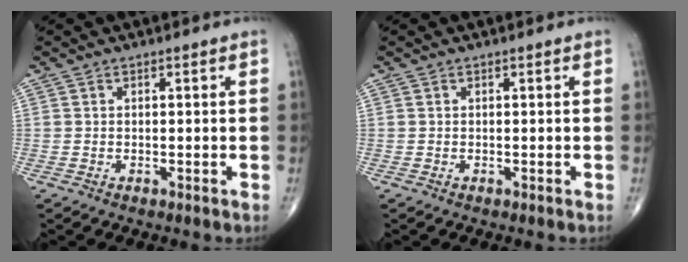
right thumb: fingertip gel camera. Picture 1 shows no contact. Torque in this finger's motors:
{"motor_torque": [0.00, 0.00, 0.00, 0.00, 0.00]}